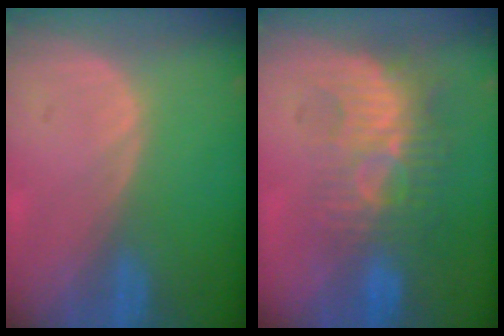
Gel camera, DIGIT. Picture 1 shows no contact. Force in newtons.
{"total": 9.6, "press": 8.5, "slide": 4.4}